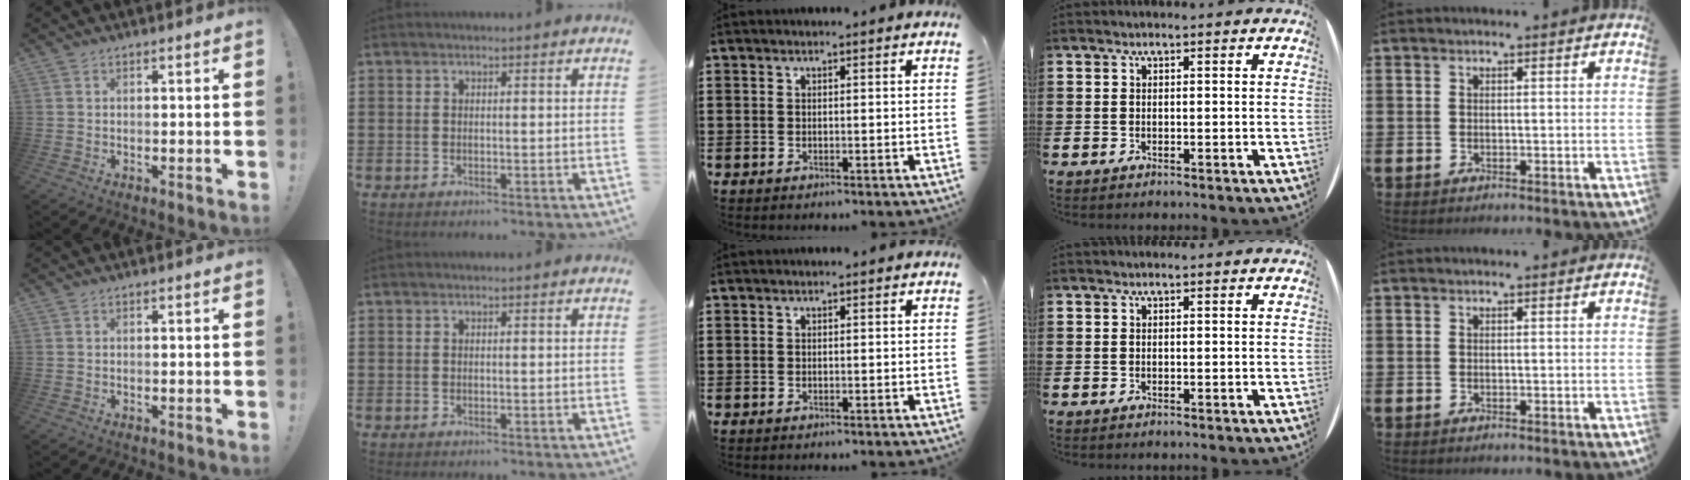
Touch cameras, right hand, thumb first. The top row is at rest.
{}